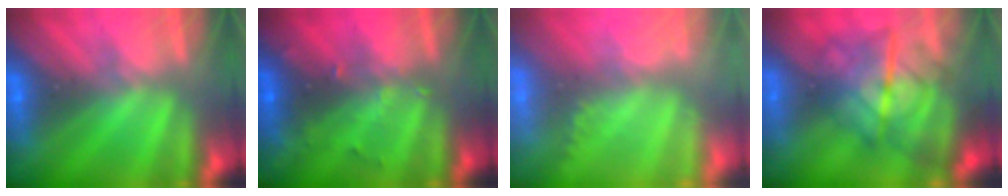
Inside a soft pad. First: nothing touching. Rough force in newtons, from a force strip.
{"total": 3.1}
{"total": 1.7}
{"total": 11.5}